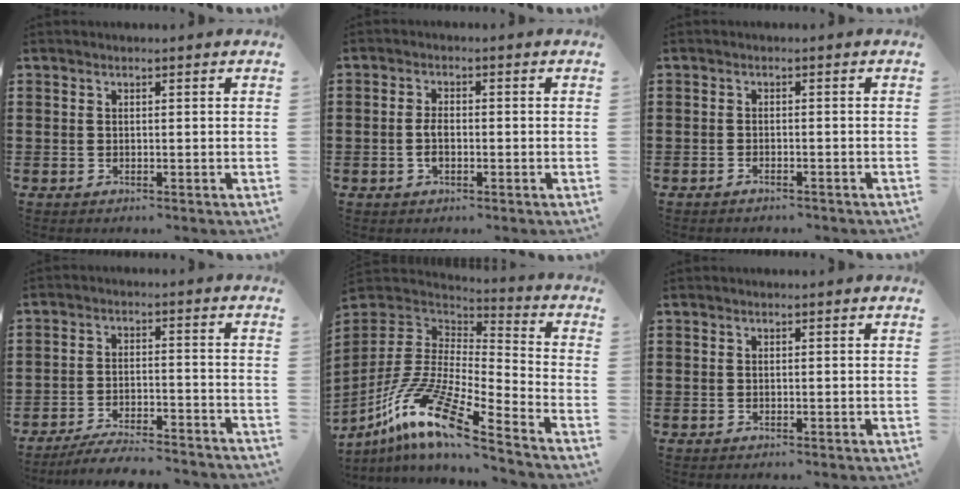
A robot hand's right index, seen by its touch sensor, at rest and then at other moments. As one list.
[{"total": 2.6, "force": [-0.6, 1.1, 2.2], "torque": [-0.052, -0.003, -0.012]}, {"total": 1.1, "force": [-1.1, 0.1, 0.2], "torque": [-0.007, 0.001, -0.023]}, {"total": 5.5, "force": [-5.2, 0.2, 1.7], "torque": [-0.035, -0.003, -0.102]}, {"total": 14.5, "force": [-9.9, 2.4, 10.4], "torque": [-0.226, 0.003, -0.197]}, {"total": 0.0}]